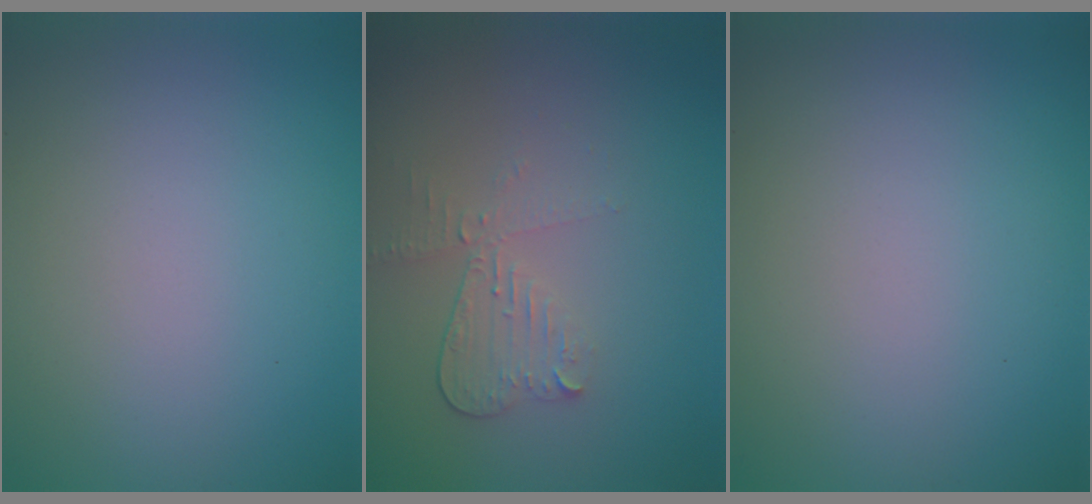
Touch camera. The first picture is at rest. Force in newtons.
{"total": 2.3, "press": 2.1, "slide": 0.8}
{"total": 0.0}